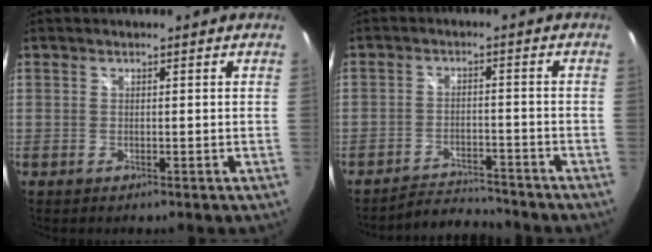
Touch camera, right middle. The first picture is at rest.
{"total": 6.5, "force": [-6.5, 0.5, 0.5], "torque": [-0.032, 0.003, -0.106]}